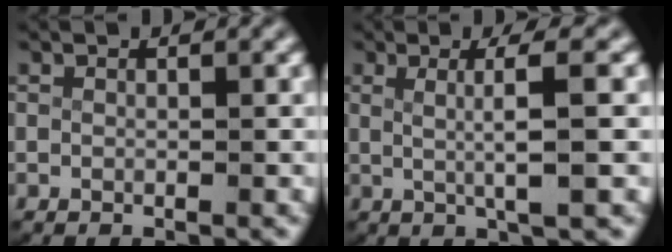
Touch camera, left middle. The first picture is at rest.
{"total": 4.0, "force": [0.8, 0.0, 3.9], "torque": [-0.063, -0.001, 0.017]}